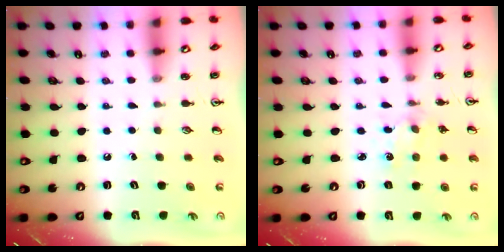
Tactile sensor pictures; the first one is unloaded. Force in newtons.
{"total": 1.8, "press": 1.8, "slide": 0.4}